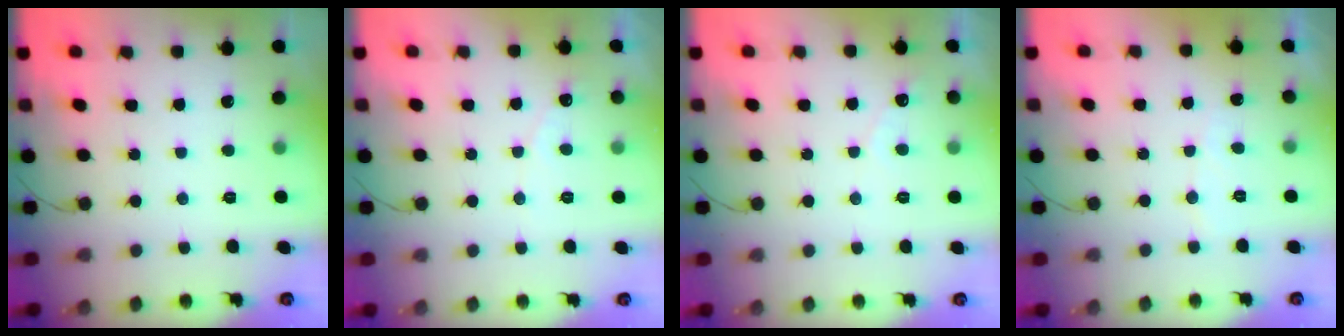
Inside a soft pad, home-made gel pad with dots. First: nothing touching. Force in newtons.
{"total": 2.7, "press": 2.7, "slide": 0.1}
{"total": 2.6, "press": 2.6, "slide": 0.1}
{"total": 3.8, "press": 3.8, "slide": 0.2}